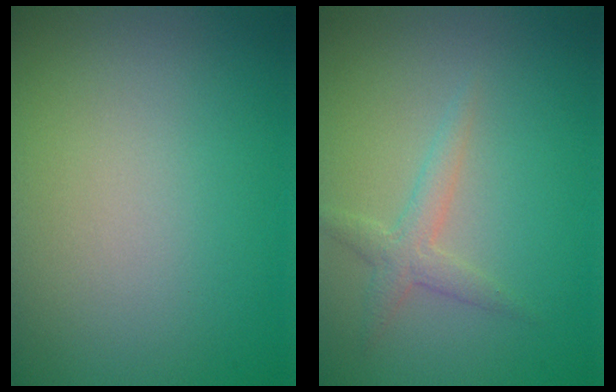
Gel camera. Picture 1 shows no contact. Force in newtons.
{"total": 1.9, "press": 1.9, "slide": 0.0}